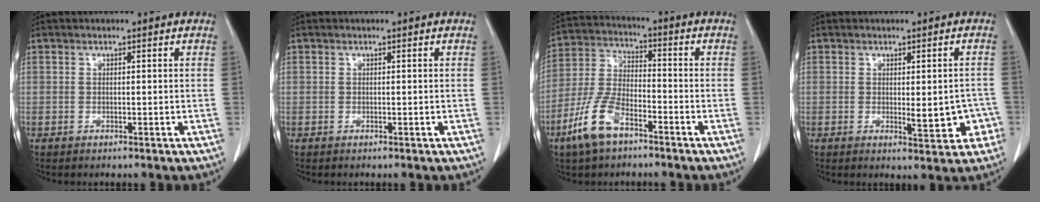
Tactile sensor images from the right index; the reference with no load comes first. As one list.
[{"total": 0.0}, {"total": 9.7, "force": [-5.9, 4.0, 6.6], "torque": [-0.157, -0.001, -0.118]}, {"total": 5.4, "force": [-1.2, 1.9, 4.9], "torque": [-0.054, -0.004, -0.010]}]